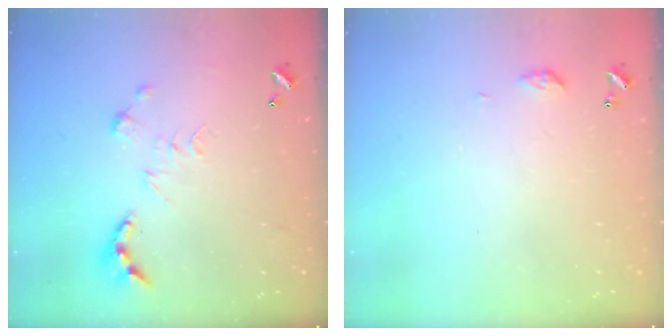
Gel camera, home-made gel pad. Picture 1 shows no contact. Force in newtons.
{"total": 4.6, "press": 4.5, "slide": 0.6}